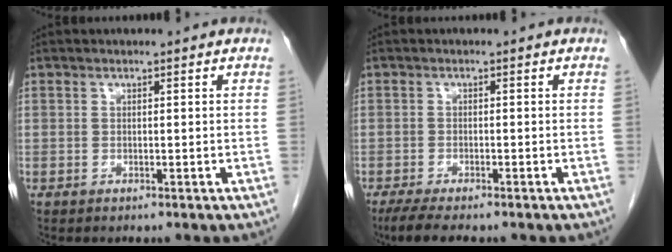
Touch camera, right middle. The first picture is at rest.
{"total": 5.3, "force": [-4.2, 0.8, 3.1], "torque": [-0.051, -0.013, -0.066]}